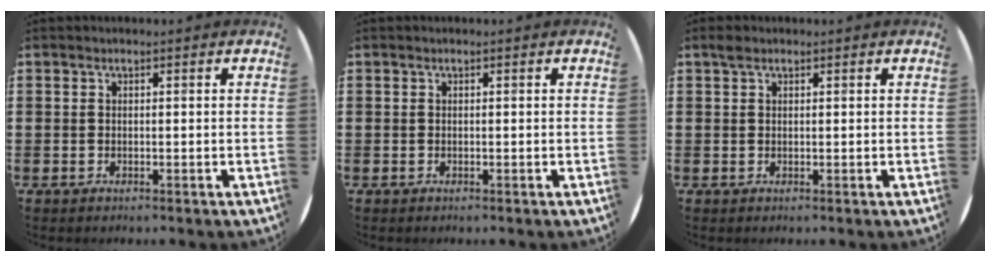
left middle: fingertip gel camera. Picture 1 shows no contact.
{"total": 0.0}
{"total": 0.9, "force": [0.7, 0.5, 0.4], "torque": [-0.001, 0.000, 0.011]}